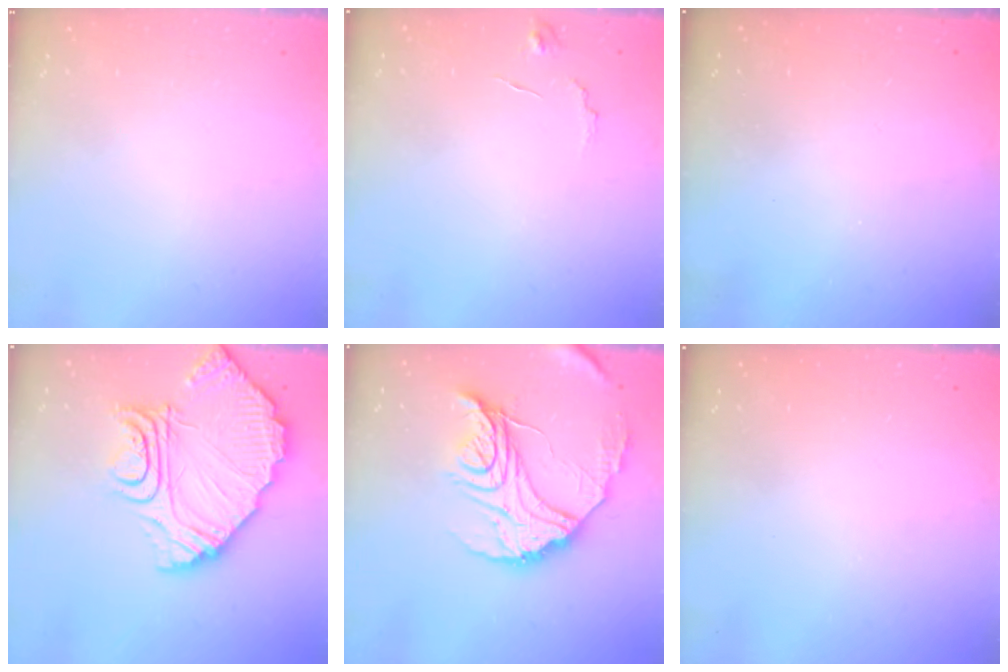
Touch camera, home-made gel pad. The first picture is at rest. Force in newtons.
{"total": 4.9, "press": 4.9, "slide": 0.3}
{"total": 3.1, "press": 3.1, "slide": 0.1}
{"total": 18.7, "press": 18.5, "slide": 2.1}
{"total": 20.5, "press": 20.5, "slide": 2.0}
{"total": 3.1, "press": 2.9, "slide": 1.0}